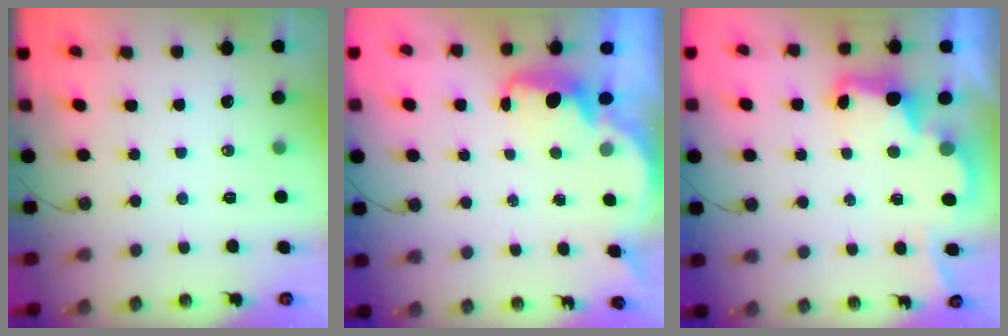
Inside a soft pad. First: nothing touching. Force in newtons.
{"total": 2.2, "press": 2.1, "slide": 0.6}
{"total": 4.7, "press": 4.6, "slide": 0.5}